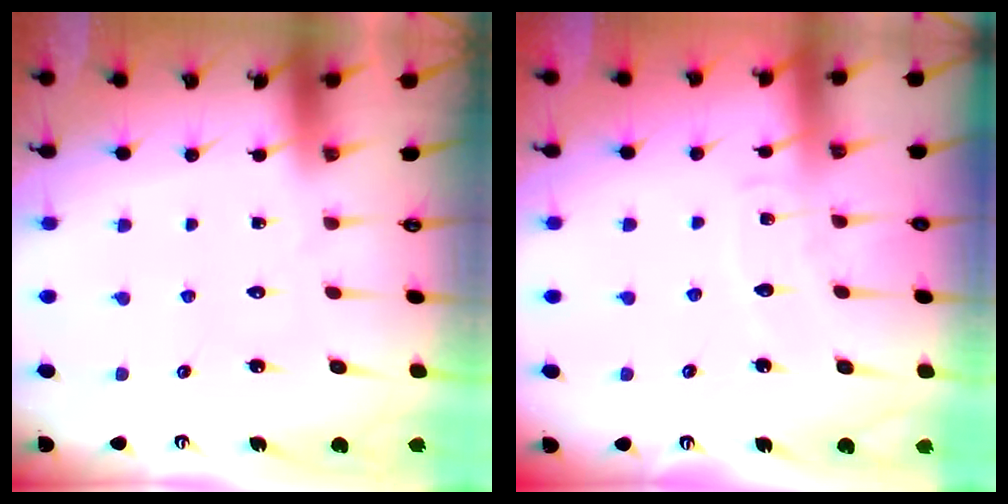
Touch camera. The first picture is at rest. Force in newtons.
{"total": 5.5, "press": 5.5, "slide": 0.6}